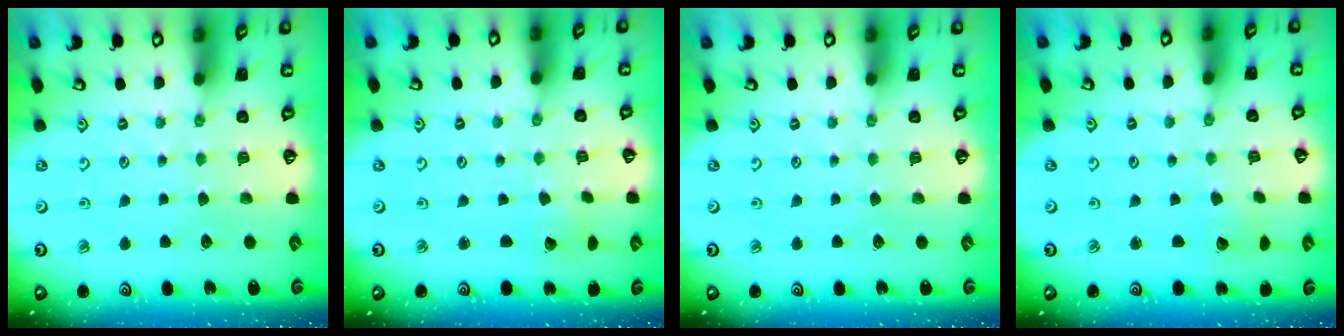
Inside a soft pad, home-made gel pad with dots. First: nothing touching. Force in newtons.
{"total": 1.8, "press": 1.8, "slide": 0.2}
{"total": 0.0}
{"total": 2.1, "press": 2.1, "slide": 0.2}